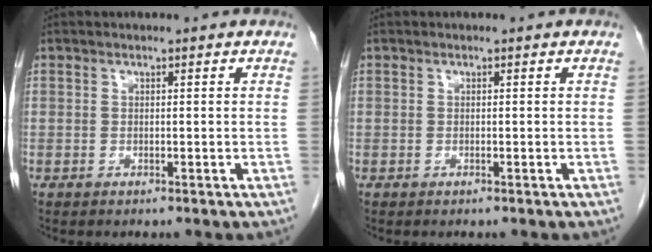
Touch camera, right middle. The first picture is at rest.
{"total": 0.0}